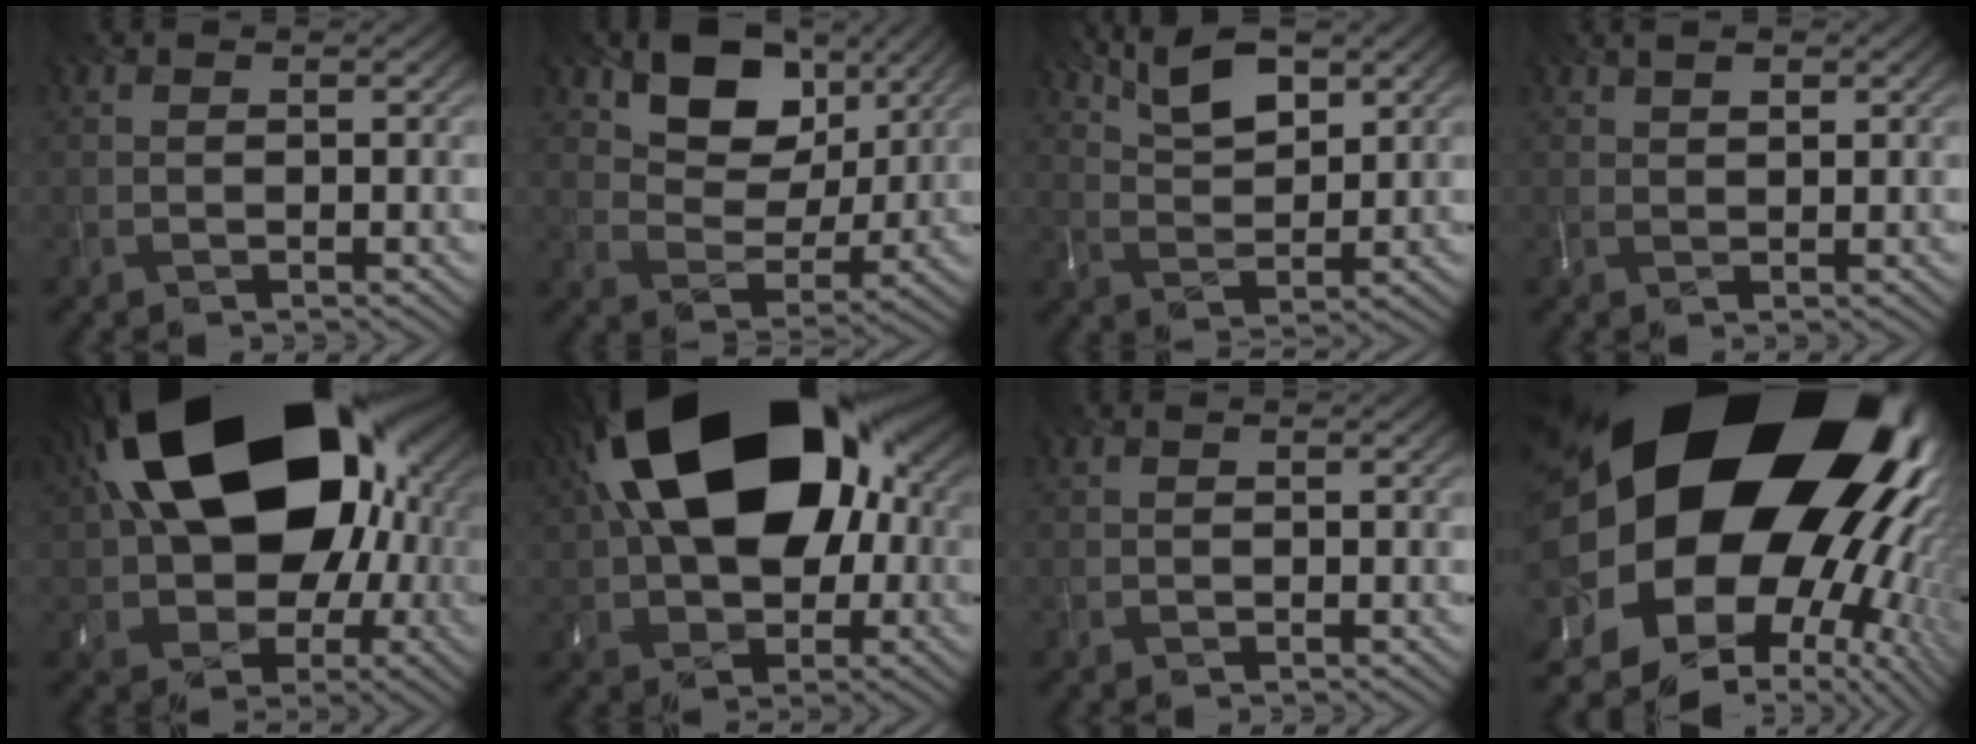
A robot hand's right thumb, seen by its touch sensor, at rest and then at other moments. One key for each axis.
{"total": 9.8, "fx": 5.2, "fy": 6.2, "fz": 5.5, "tx": -0.099, "ty": -0.003, "tz": 0.082}
{"total": 6.3, "fx": 4.2, "fy": 2.1, "fz": 4.2, "tx": -0.088, "ty": 0.007, "tz": 0.086}
{"total": 1.4, "fx": 1.2, "fy": 0.3, "fz": 0.7, "tx": -0.006, "ty": -0.002, "tz": 0.023}
{"total": 22.9, "fx": 5.6, "fy": 15.6, "fz": 15.8, "tx": -0.287, "ty": 0.027, "tz": 0.093}
{"total": 22.1, "fx": 5.6, "fy": 13.7, "fz": 16.4, "tx": -0.278, "ty": 0.050, "tz": 0.080}
{"total": 0.0}
{"total": 24.0, "fx": 4.2, "fy": 18.2, "fz": 15.0, "tx": -0.240, "ty": -0.079, "tz": 0.048}